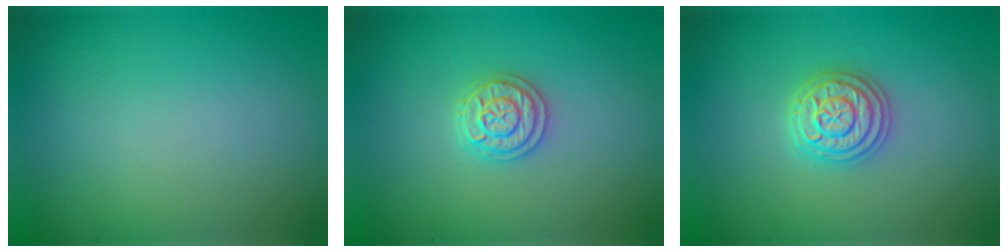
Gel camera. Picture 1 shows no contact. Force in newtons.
{"total": 2.3, "press": 2.3, "slide": 0.5}
{"total": 3.7, "press": 3.7, "slide": 0.6}